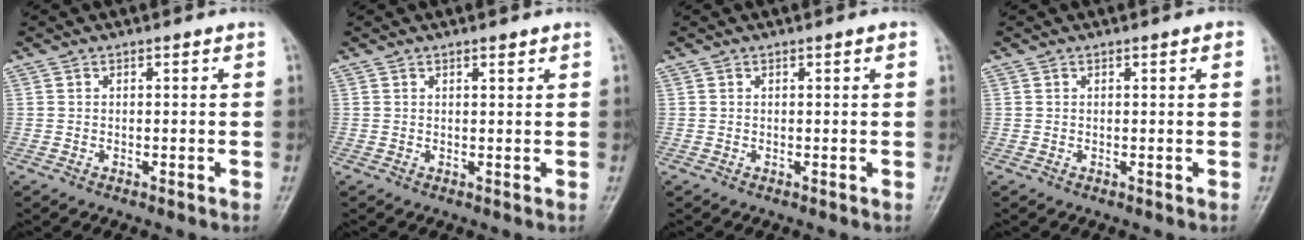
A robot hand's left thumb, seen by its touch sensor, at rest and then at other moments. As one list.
[{"total": 1.1, "force": [0.8, 0.2, 0.8], "torque": [-0.011, -0.005, 0.013]}, {"total": 0.8, "force": [0.3, 0.0, 0.8], "torque": [-0.014, 0.001, 0.004]}, {"total": 1.2, "force": [0.5, 0.2, 1.1], "torque": [-0.019, 0.002, 0.005]}]